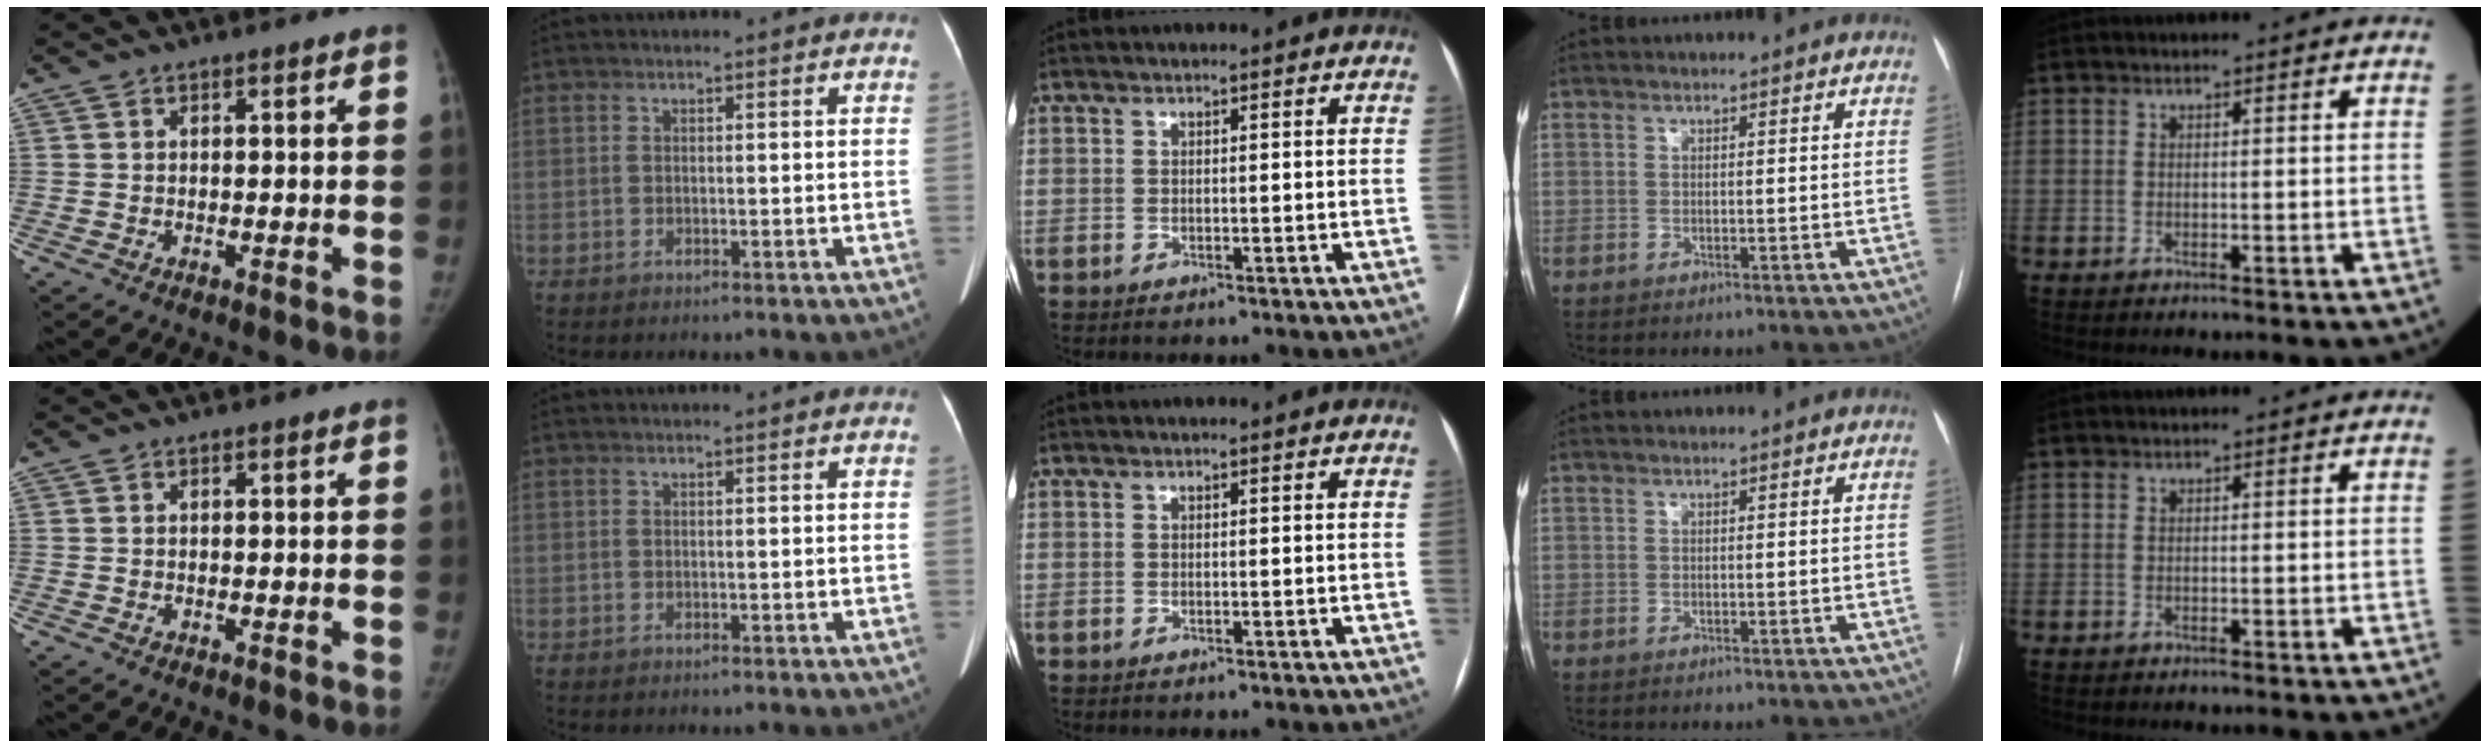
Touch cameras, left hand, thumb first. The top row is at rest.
{}